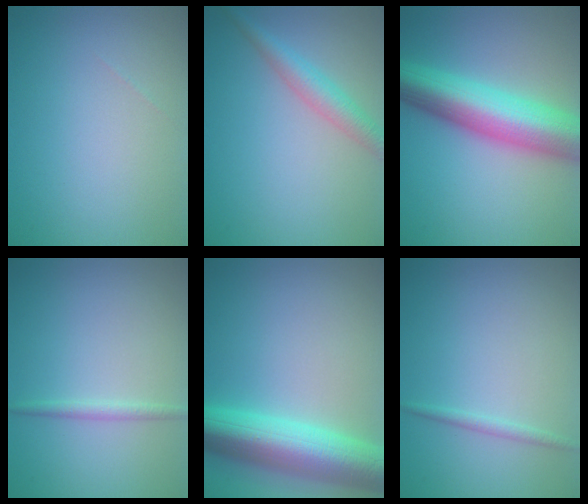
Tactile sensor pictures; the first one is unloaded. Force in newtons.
{"total": 2.8, "press": 2.8, "slide": 0.1}
{"total": 10.3, "press": 10.3, "slide": 0.2}
{"total": 1.1, "press": 1.1, "slide": 0.1}
{"total": 9.3, "press": 9.3, "slide": 0.1}
{"total": 0.9, "press": 0.9, "slide": 0.0}